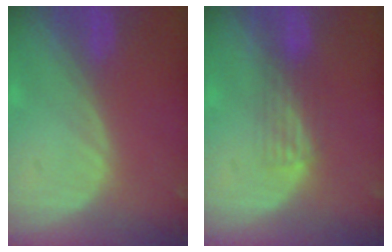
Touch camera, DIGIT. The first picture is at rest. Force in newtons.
{"total": 2.9, "press": 2.6, "slide": 1.2}